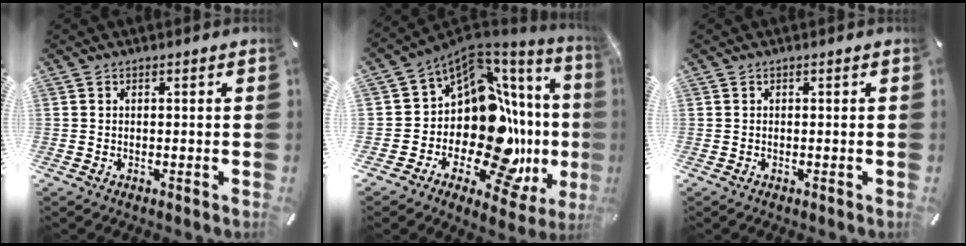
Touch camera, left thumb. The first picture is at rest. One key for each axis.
{"total": 18.0, "fx": -3.9, "fy": 11.6, "fz": 13.2, "tx": -0.194, "ty": -0.072, "tz": -0.035}
{"total": 0.0}